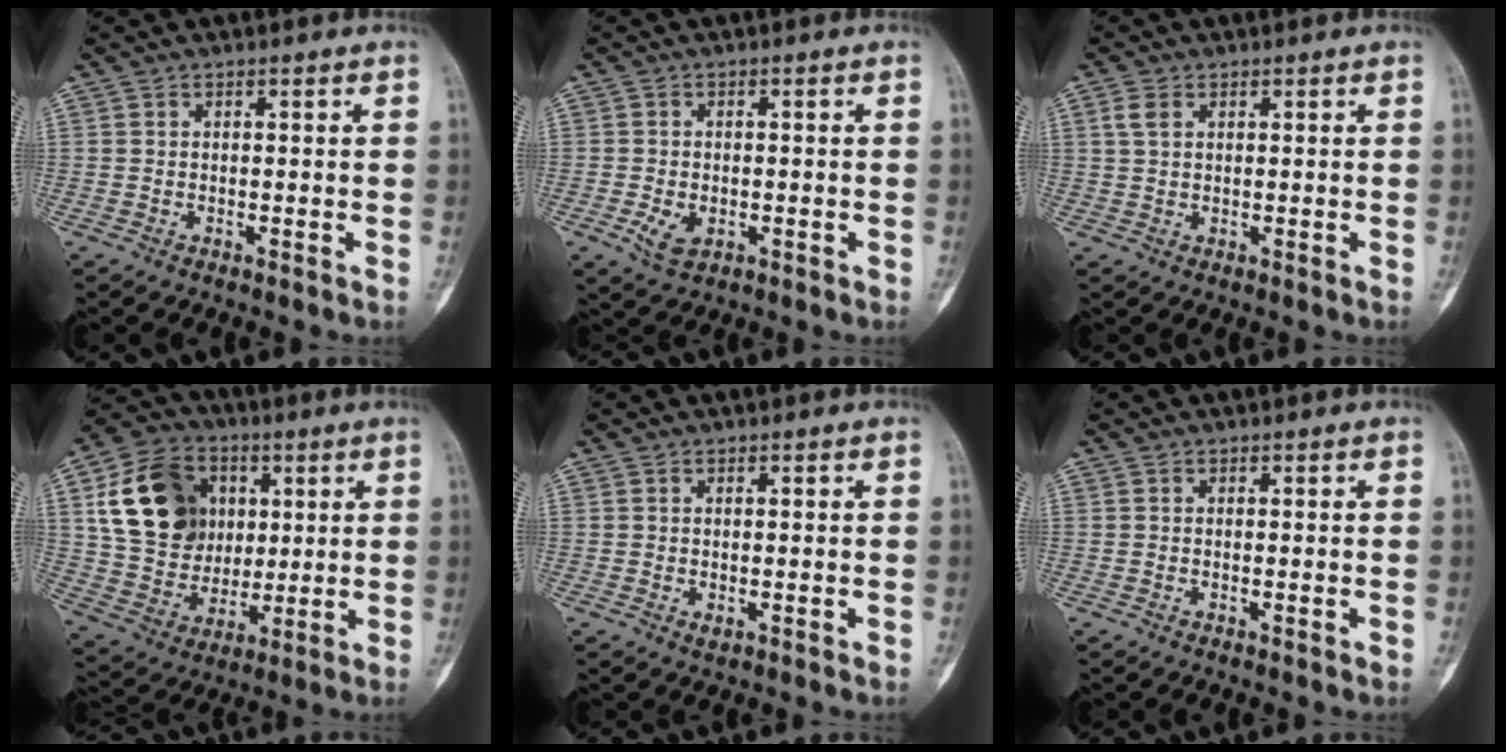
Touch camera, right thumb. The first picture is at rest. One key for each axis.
{"total": 4.1, "fx": -1.2, "fy": 2.6, "fz": 2.9, "tx": -0.053, "ty": -0.001, "tz": -0.015}
{"total": 2.7, "fx": 1.1, "fy": 1.8, "fz": 1.8, "tx": -0.037, "ty": 0.005, "tz": 0.025}
{"total": 19.0, "fx": 5.1, "fy": 14.9, "fz": 10.6, "tx": -0.161, "ty": -0.002, "tz": 0.097}
{"total": 1.1, "fx": -0.2, "fy": 0.6, "fz": 0.9, "tx": -0.012, "ty": 0.000, "tz": 0.002}
{"total": 0.6, "fx": -0.1, "fy": 0.2, "fz": 0.6, "tx": -0.005, "ty": -0.001, "tz": -0.001}